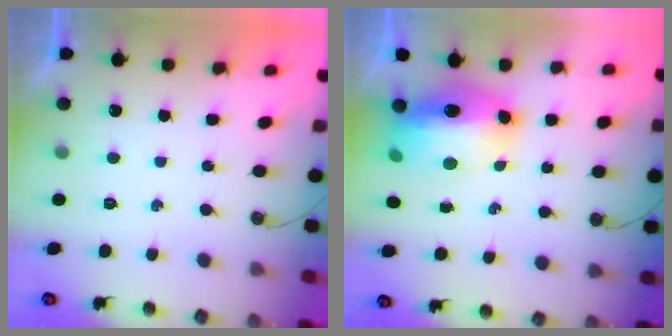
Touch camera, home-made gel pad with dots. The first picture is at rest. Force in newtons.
{"total": 16.2, "press": 16.1, "slide": 1.6}